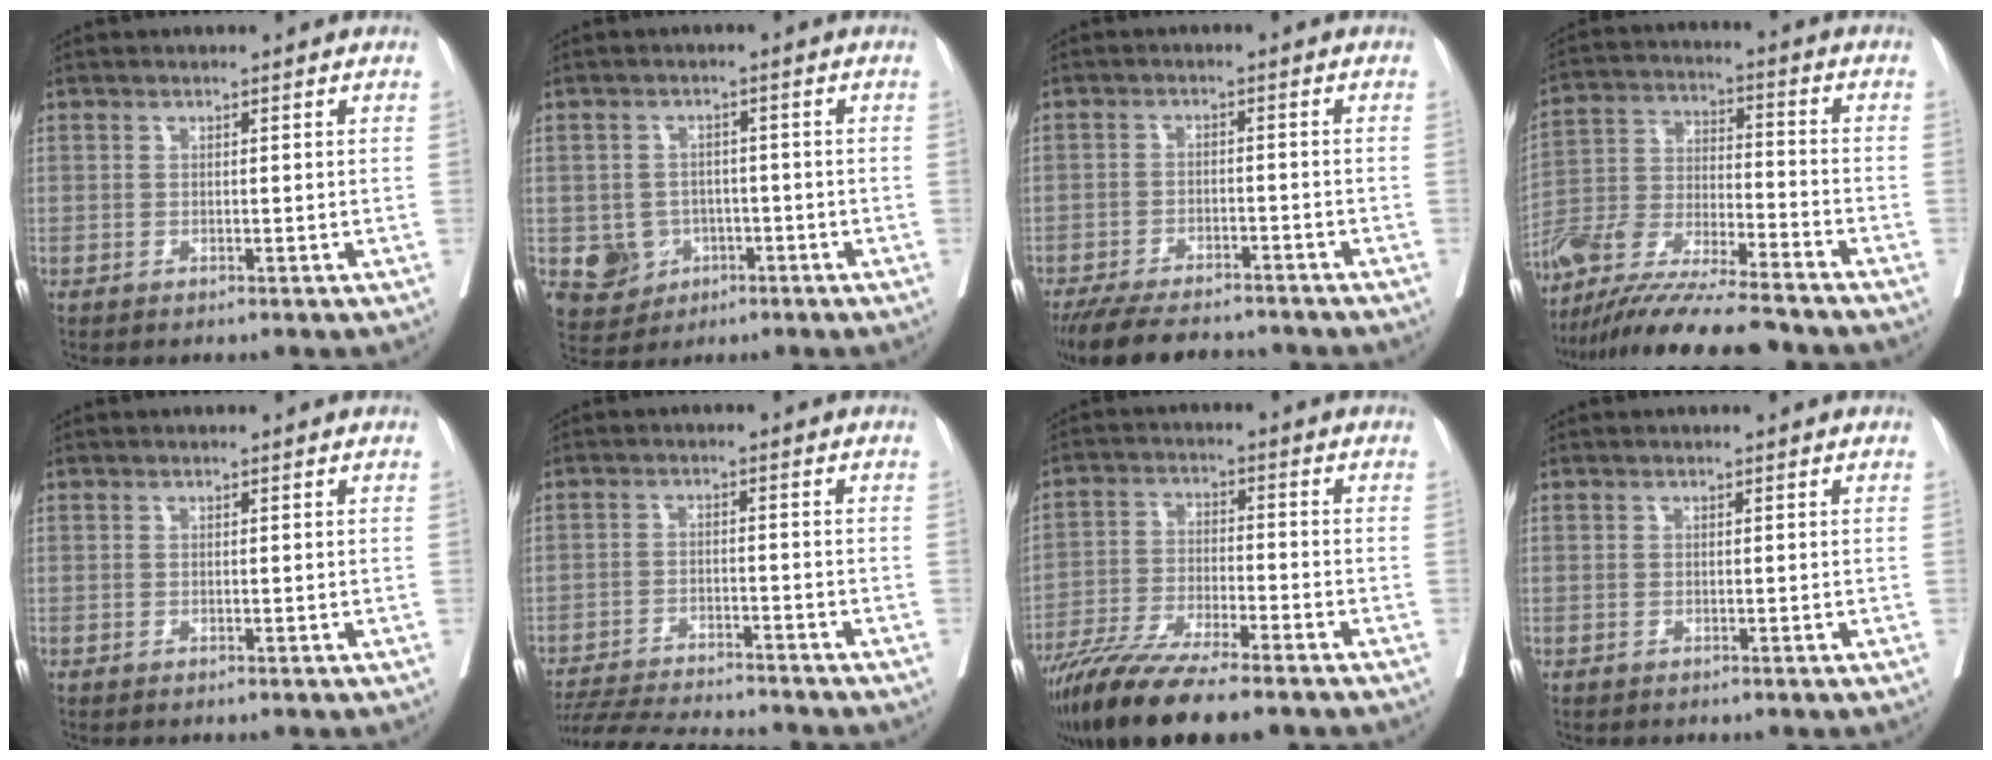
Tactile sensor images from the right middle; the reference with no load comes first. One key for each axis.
{"total": 5.3, "fx": -1.6, "fy": 4.9, "fz": 1.2, "tx": -0.014, "ty": 0.007, "tz": -0.017}
{"total": 12.5, "fx": -11.0, "fy": 3.2, "fz": 5.1, "tx": -0.088, "ty": -0.008, "tz": -0.160}
{"total": 19.9, "fx": -17.2, "fy": 2.0, "fz": 9.7, "tx": -0.205, "ty": -0.024, "tz": -0.308}
{"total": 0.0}
{"total": 13.4, "fx": -12.6, "fy": 1.0, "fz": 4.5, "tx": -0.073, "ty": -0.012, "tz": -0.190}
{"total": 14.2, "fx": -11.2, "fy": 1.8, "fz": 8.6, "tx": -0.159, "ty": -0.038, "tz": -0.193}
{"total": 0.0}